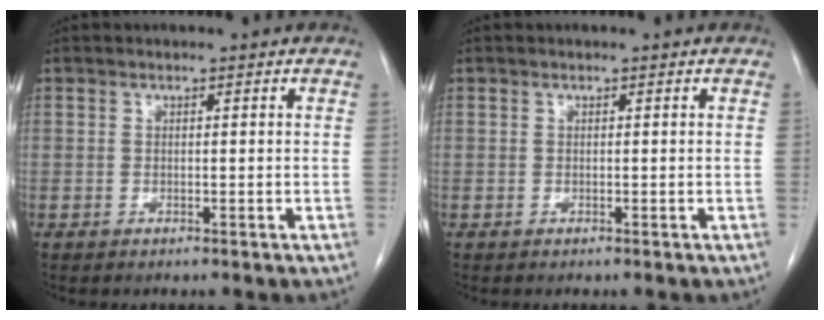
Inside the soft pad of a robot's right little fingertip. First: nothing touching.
{"total": 0.0}